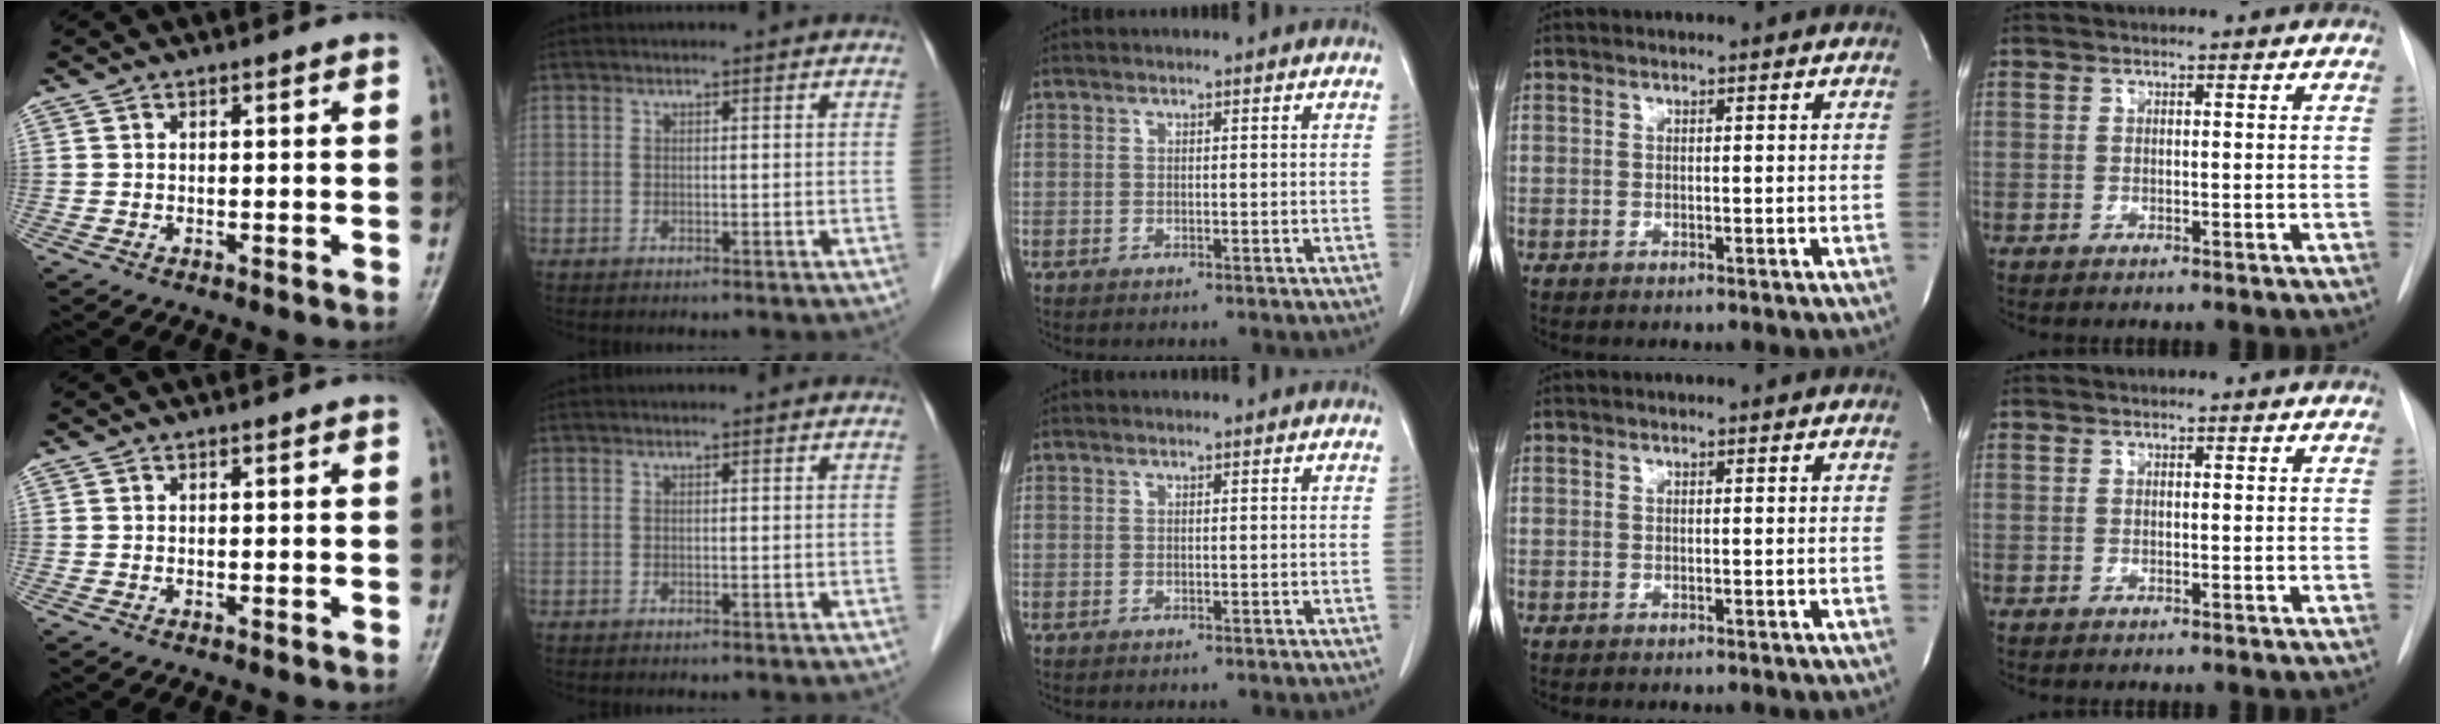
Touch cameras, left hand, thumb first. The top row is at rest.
{}